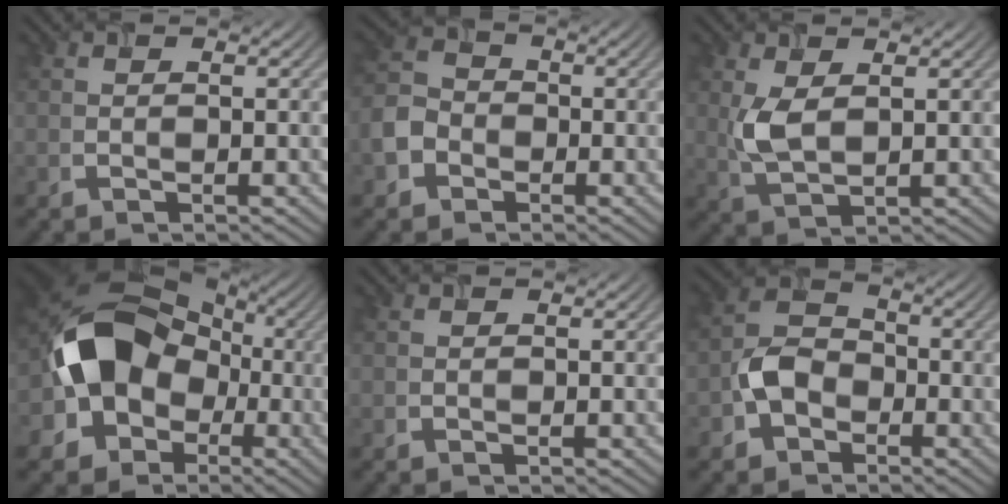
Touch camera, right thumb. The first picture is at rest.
{"total": 4.4, "force": [-1.9, 3.6, 1.8], "torque": [-0.049, 0.005, -0.053]}
{"total": 4.6, "force": [1.0, 2.4, 3.8], "torque": [-0.098, 0.000, 0.026]}
{"total": 14.5, "force": [-2.3, 11.2, 9.0], "torque": [-0.165, -0.003, -0.055]}
{"total": 0.0}
{"total": 5.4, "force": [-2.3, 4.0, 2.9], "torque": [-0.060, 0.004, -0.055]}